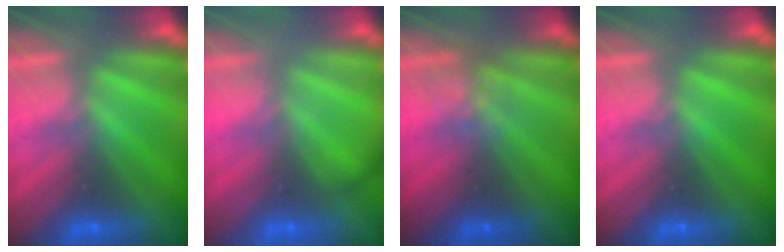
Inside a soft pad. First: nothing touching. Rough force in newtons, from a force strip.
{"total": 2.1}
{"total": 2.7}
{"total": 0.0}